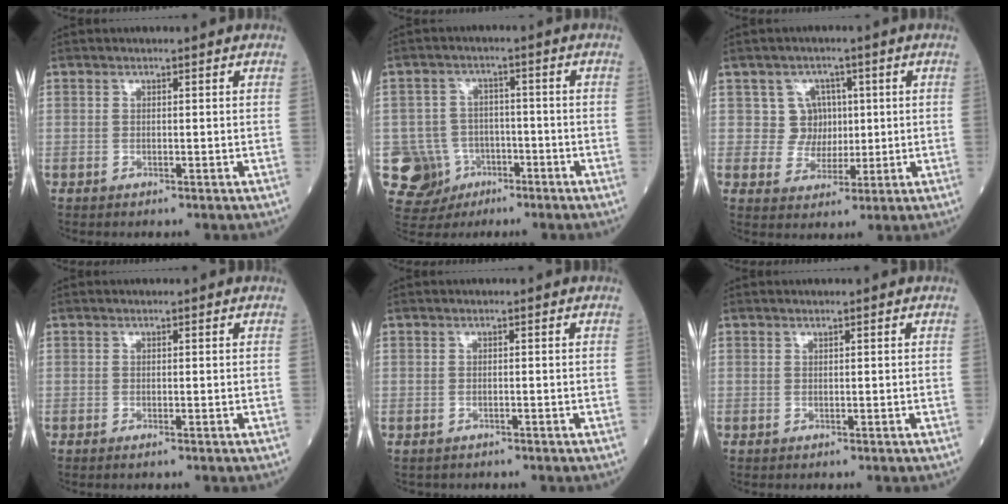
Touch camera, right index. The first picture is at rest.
{"total": 8.4, "force": [-3.0, 7.8, 1.0], "torque": [-0.030, 0.008, -0.038]}
{"total": 4.9, "force": [1.1, 4.8, 0.3], "torque": [0.005, 0.010, 0.018]}
{"total": 0.0}
{"total": 1.1, "force": [-0.7, 0.8, -0.2], "torque": [-0.009, 0.003, -0.012]}
{"total": 0.0}